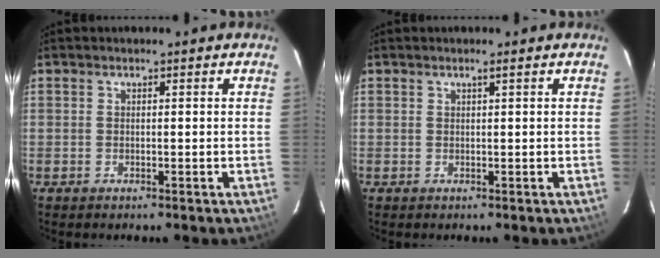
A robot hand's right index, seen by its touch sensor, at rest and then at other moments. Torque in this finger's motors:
{"motor_torque": [0.00, 0.00, 0.01, 0.02]}